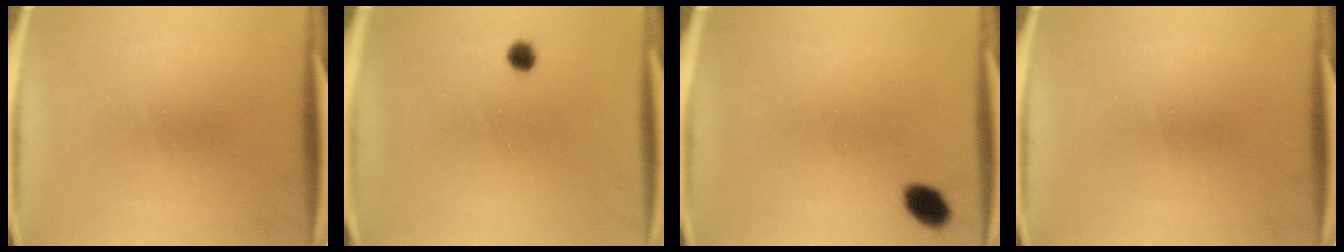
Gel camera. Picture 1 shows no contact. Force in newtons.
{"total": 1.8}
{"total": 4.2}
{"total": 0.0}